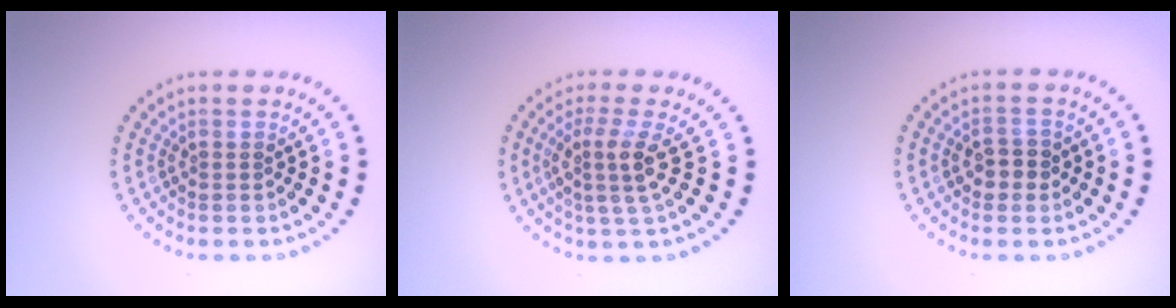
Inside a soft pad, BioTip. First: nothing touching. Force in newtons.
{"total": 3.0, "press": 2.4, "slide": 1.9}
{"total": 1.9, "press": 1.9, "slide": 0.4}